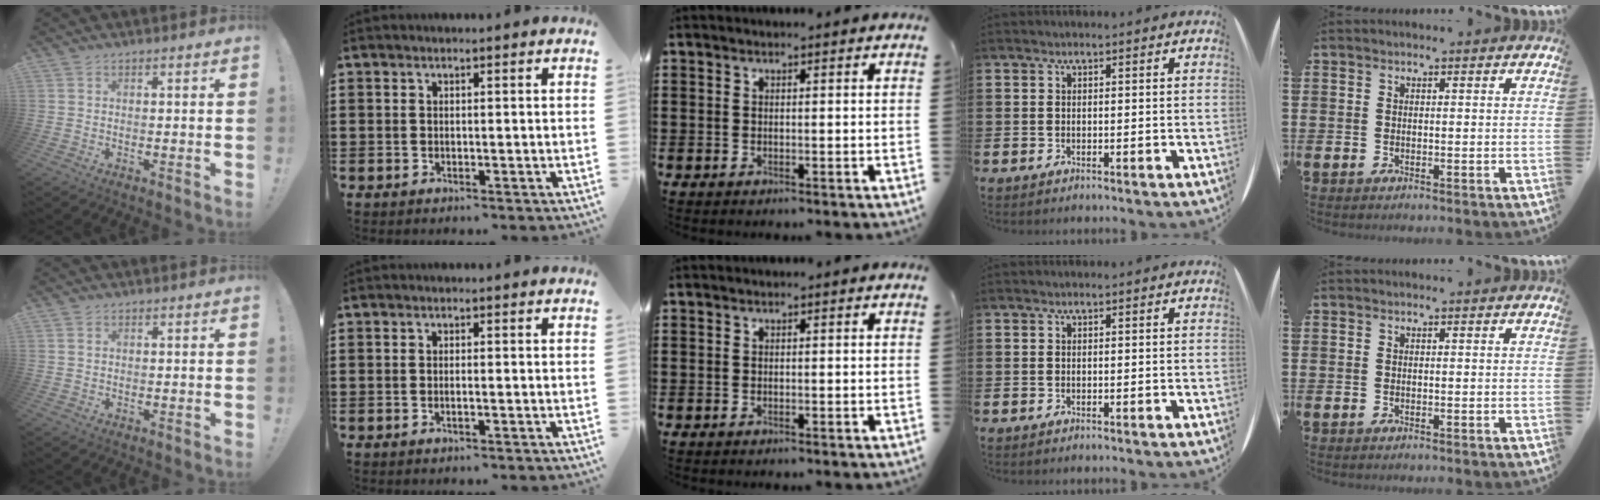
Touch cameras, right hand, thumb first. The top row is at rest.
{"thumb": {"total": 0.9, "force": [0.5, 0.7, 0.4], "torque": [-0.005, 0.001, 0.008]}, "index": {"total": 0.8, "force": [-0.3, 0.1, 0.7], "torque": [-0.014, -0.004, -0.005]}}